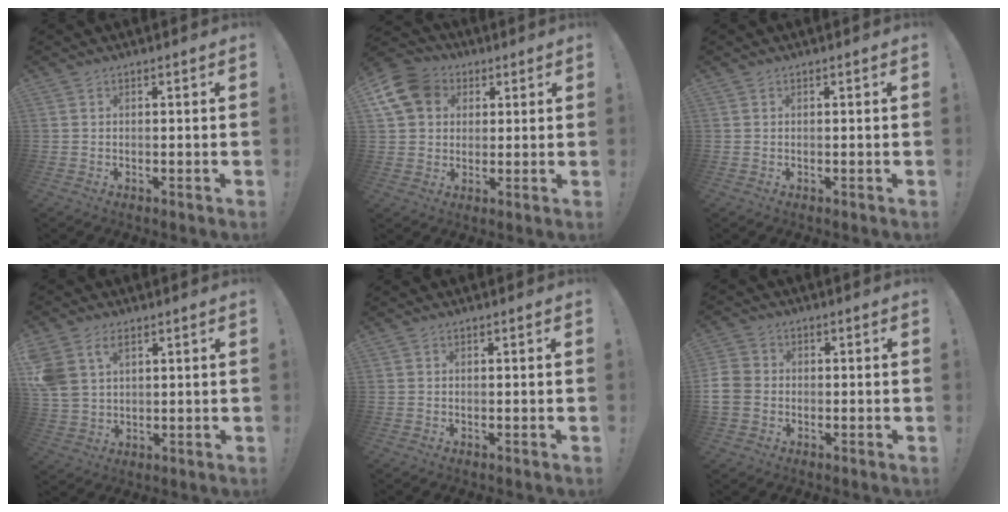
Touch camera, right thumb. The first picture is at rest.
{"total": 12.3, "force": [4.3, 9.9, 6.0], "torque": [-0.110, -0.011, 0.086]}
{"total": 0.0}
{"total": 7.8, "force": [4.0, 5.2, 4.2], "torque": [-0.094, -0.011, 0.080]}
{"total": 0.0}
{"total": 6.8, "force": [-1.4, 5.9, 3.0], "torque": [-0.063, 0.007, -0.027]}